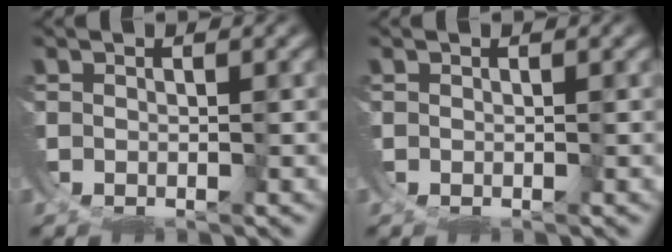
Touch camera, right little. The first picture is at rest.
{"total": 0.0}